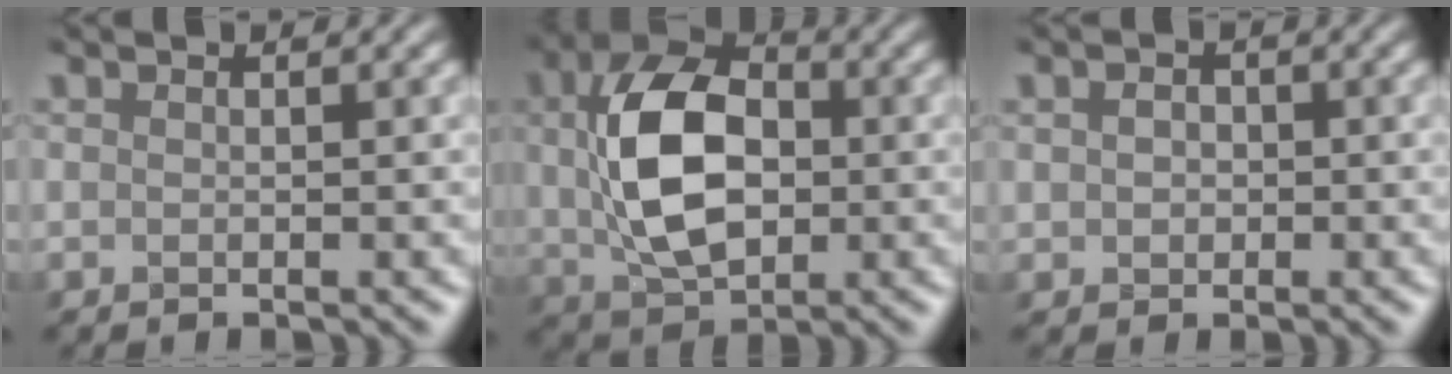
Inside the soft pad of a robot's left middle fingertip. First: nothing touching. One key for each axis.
{"total": 7.8, "fx": 0.2, "fy": 5.0, "fz": 6.0, "tx": -0.149, "ty": 0.001, "tz": 0.021}
{"total": 1.1, "fx": 0.2, "fy": 1.1, "fz": -0.1, "tx": -0.004, "ty": 0.014, "tz": 0.007}